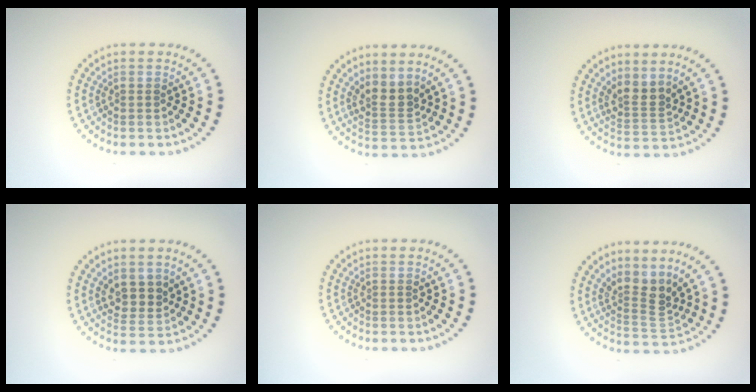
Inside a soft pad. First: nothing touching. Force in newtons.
{"total": 2.6, "press": 2.0, "slide": 1.8}
{"total": 2.6, "press": 1.9, "slide": 1.7}
{"total": 2.5, "press": 2.3, "slide": 1.0}
{"total": 0.0}
{"total": 3.2, "press": 2.2, "slide": 2.3}